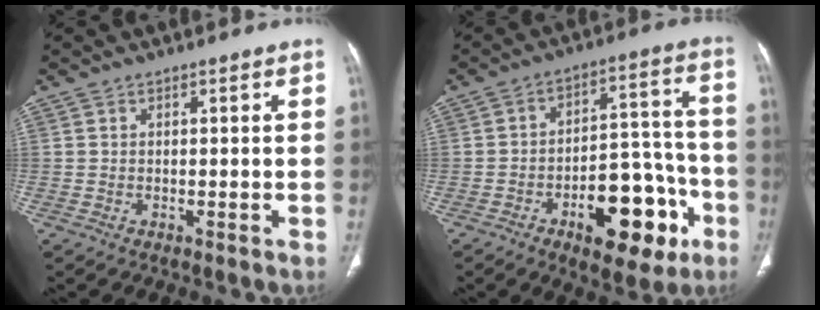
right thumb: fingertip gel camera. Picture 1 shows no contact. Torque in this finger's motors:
{"motor_torque": [0.56, 0.29, 1.24, -1.46, 0.48]}